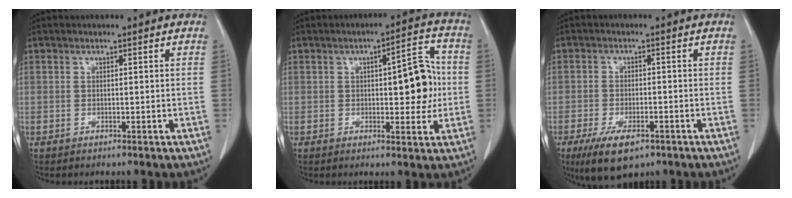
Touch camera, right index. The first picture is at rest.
{"total": 8.6, "force": [0.3, 2.9, 8.1], "torque": [-0.099, 0.022, 0.006]}
{"total": 7.4, "force": [-4.6, 3.1, 4.9], "torque": [-0.087, -0.010, -0.072]}